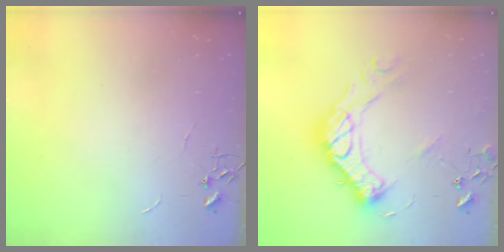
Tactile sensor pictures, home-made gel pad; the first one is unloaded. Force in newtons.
{"total": 18.0, "press": 18.0, "slide": 1.2}